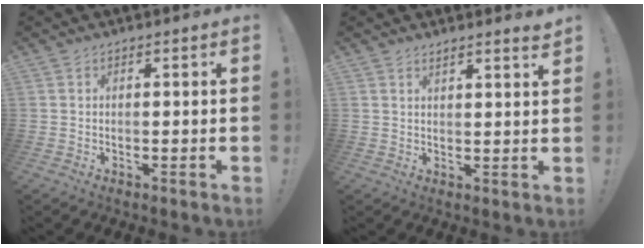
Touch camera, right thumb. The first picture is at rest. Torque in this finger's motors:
{"motor_torque": [-0.20, -0.16, -0.08, 0.01, -0.09]}